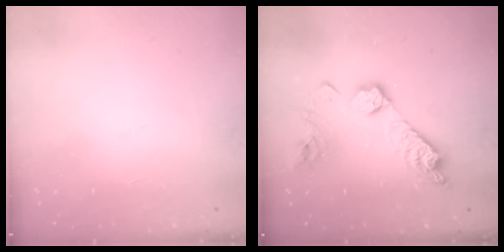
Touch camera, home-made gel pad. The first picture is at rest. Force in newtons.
{"total": 14.7, "press": 14.6, "slide": 1.1}